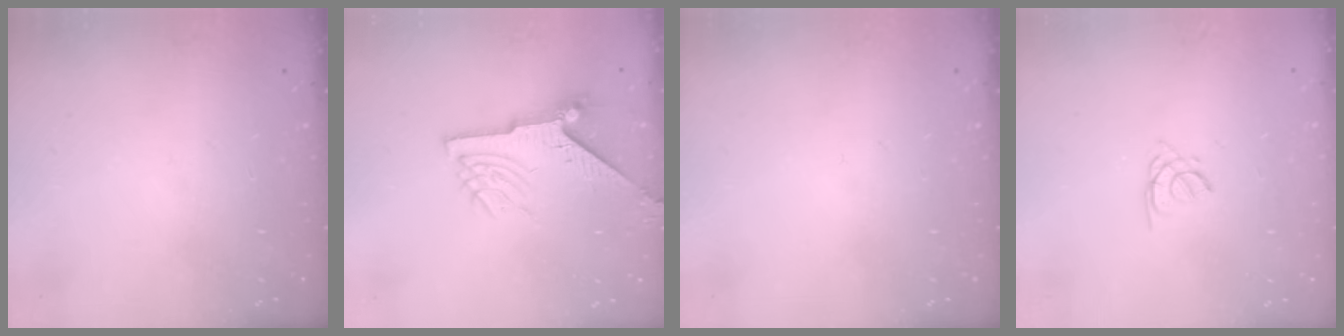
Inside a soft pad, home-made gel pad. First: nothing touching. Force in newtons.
{"total": 7.9, "press": 7.9, "slide": 0.8}
{"total": 0.0}
{"total": 1.4, "press": 1.3, "slide": 0.3}